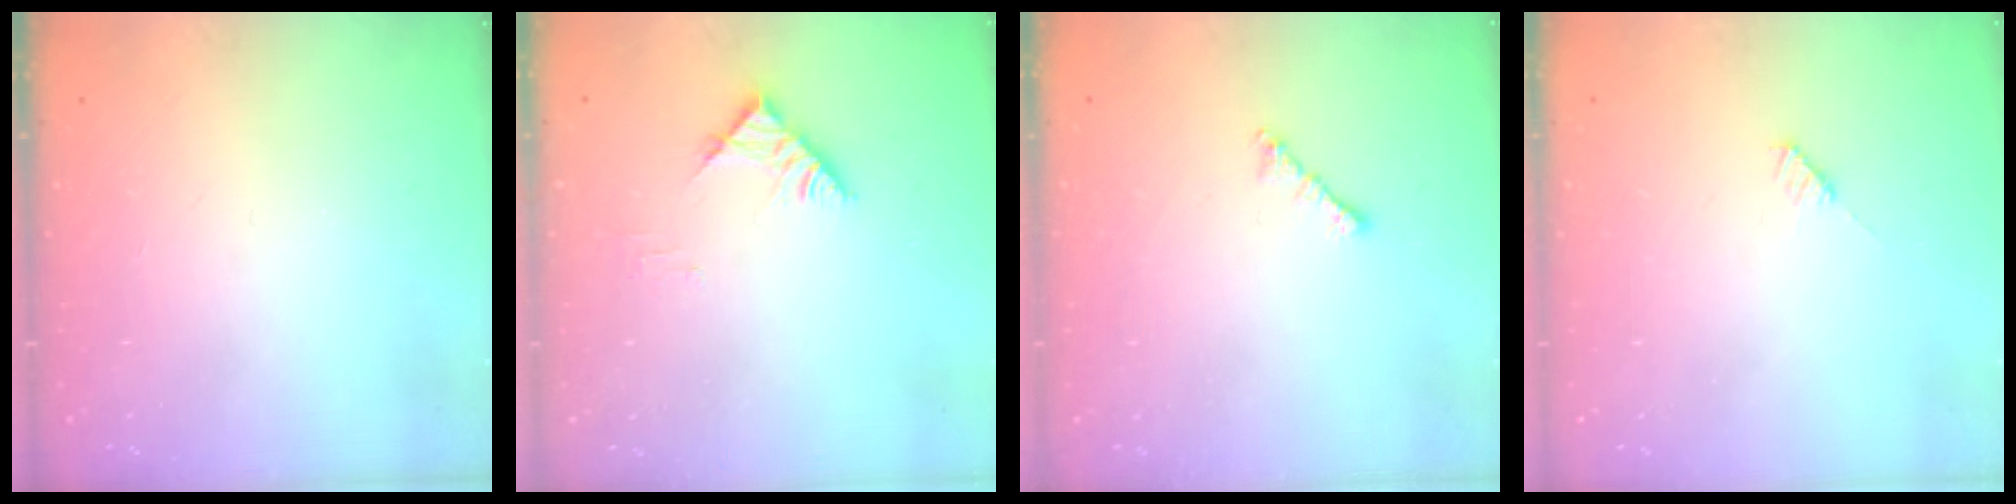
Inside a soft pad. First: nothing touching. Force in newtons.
{"total": 5.3, "press": 5.3, "slide": 0.2}
{"total": 2.1, "press": 2.0, "slide": 0.6}
{"total": 3.0, "press": 3.0, "slide": 0.2}